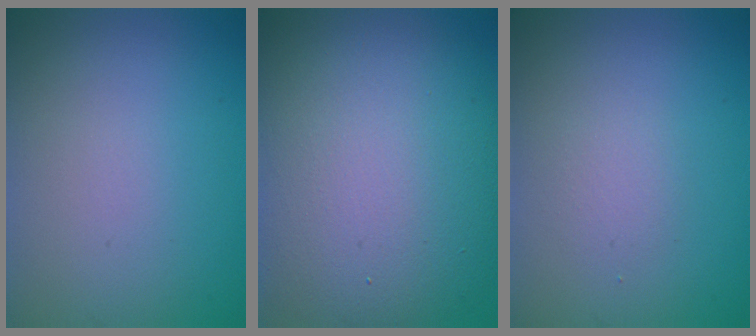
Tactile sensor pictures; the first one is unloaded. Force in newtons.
{"total": 15.0, "press": 15.0, "slide": 0.7}
{"total": 1.3, "press": 1.3, "slide": 0.0}